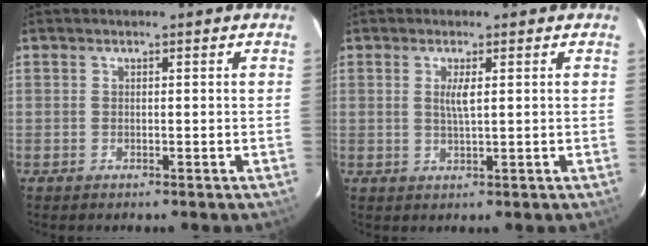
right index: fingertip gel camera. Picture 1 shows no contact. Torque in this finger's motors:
{"motor_torque": [0.44, 0.28, 0.20, 0.06]}